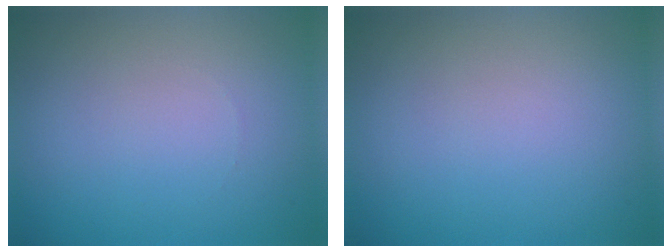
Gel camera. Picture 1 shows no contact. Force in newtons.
{"total": 0.0}